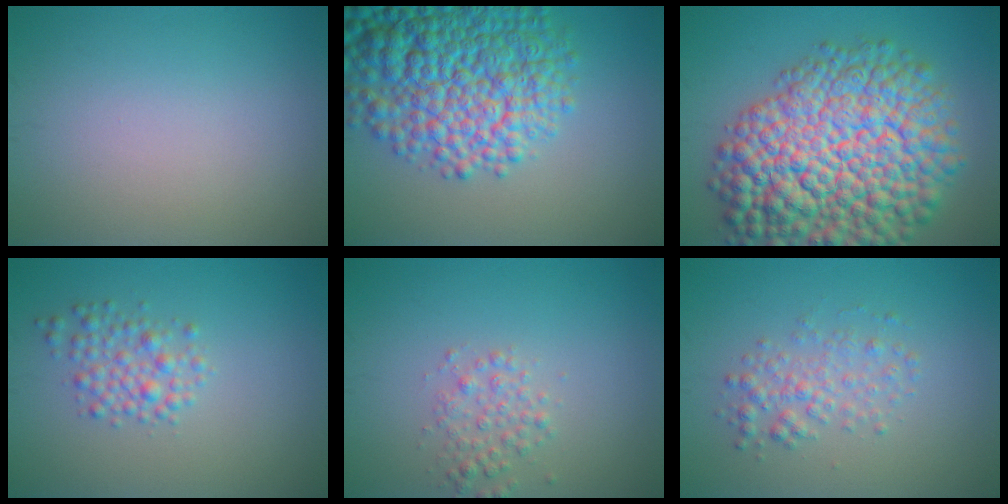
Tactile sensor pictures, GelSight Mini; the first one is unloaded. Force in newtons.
{"total": 11.7, "press": 11.7, "slide": 0.5}
{"total": 16.2, "press": 16.2, "slide": 0.6}
{"total": 2.6, "press": 2.6, "slide": 0.1}
{"total": 2.1, "press": 2.1, "slide": 0.0}
{"total": 2.5, "press": 2.5, "slide": 0.0}